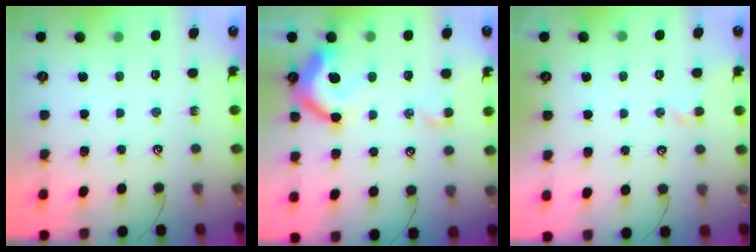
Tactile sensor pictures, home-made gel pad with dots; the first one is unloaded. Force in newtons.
{"total": 11.1, "press": 11.0, "slide": 1.7}
{"total": 0.8, "press": 0.7, "slide": 0.5}